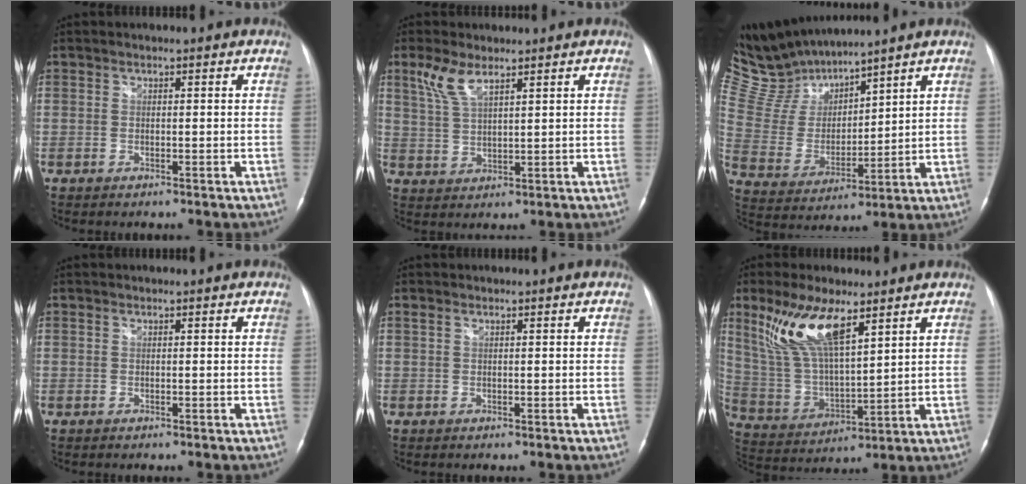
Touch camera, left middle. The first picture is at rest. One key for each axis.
{"total": 5.1, "fx": 3.4, "fy": 1.4, "fz": 3.6, "tx": -0.090, "ty": 0.010, "tz": 0.076}
{"total": 10.8, "fx": 10.6, "fy": 1.2, "fz": 1.5, "tx": -0.057, "ty": 0.007, "tz": 0.234}
{"total": 0.0}
{"total": 0.6, "fx": 0.4, "fy": 0.2, "fz": 0.4, "tx": -0.013, "ty": 0.013, "tz": 0.008}
{"total": 12.8, "fx": 7.7, "fy": 3.6, "fz": 9.5, "tx": -0.204, "ty": 0.009, "tz": 0.157}